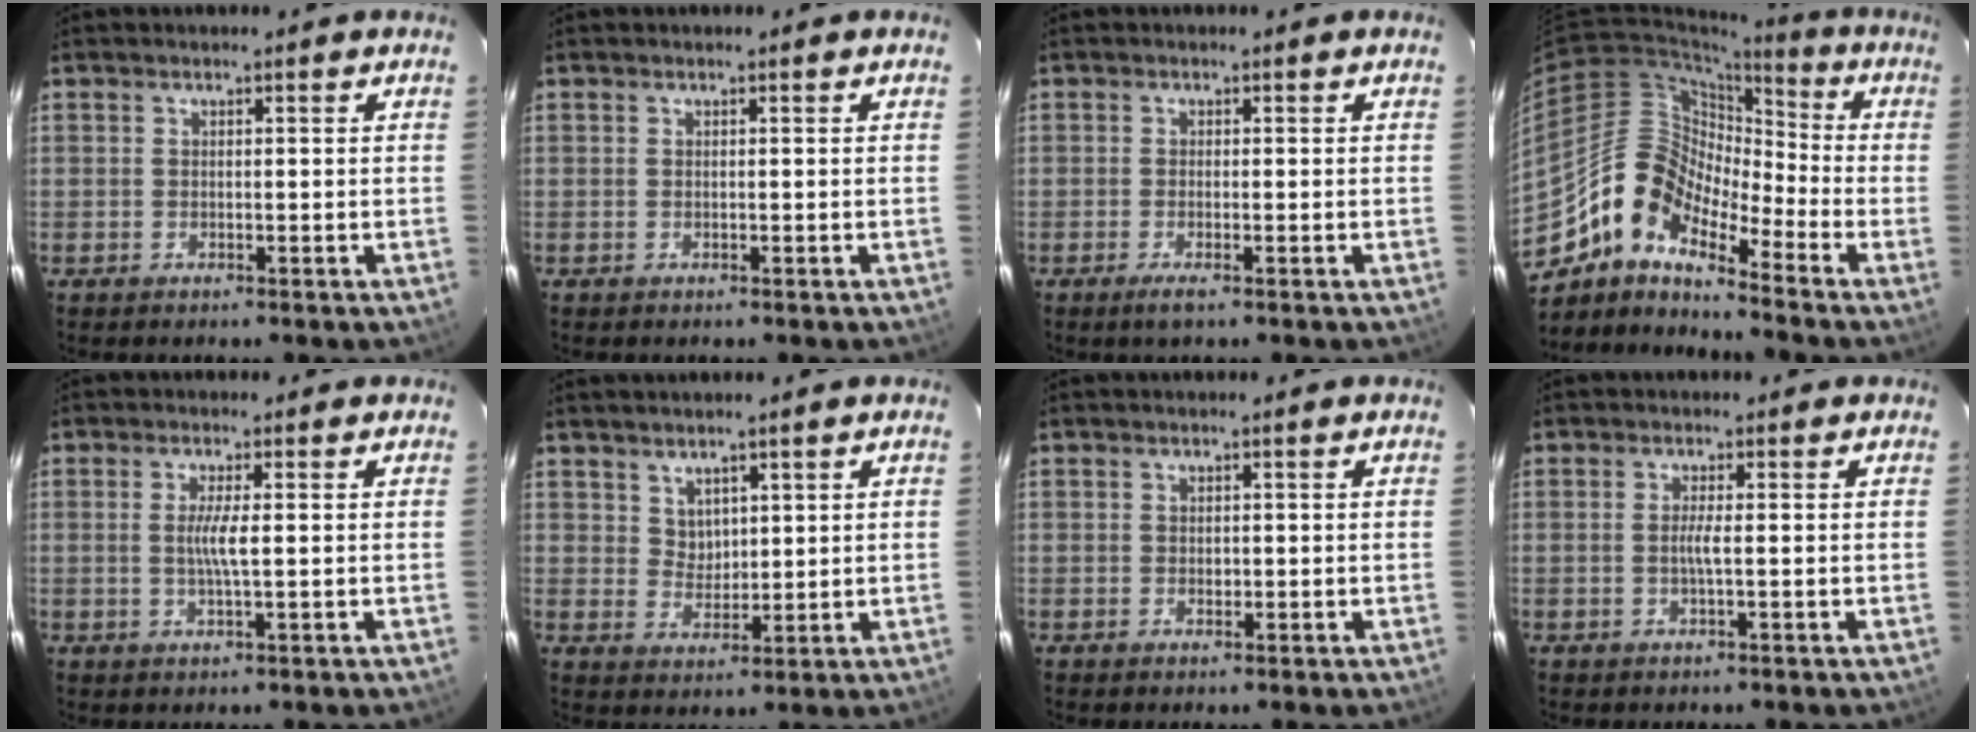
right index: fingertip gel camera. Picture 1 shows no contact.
{"total": 0.0}
{"total": 2.0, "force": [-1.1, -0.2, 1.6], "torque": [-0.032, -0.007, -0.021]}
{"total": 12.3, "force": [-9.1, 4.9, 6.6], "torque": [-0.107, 0.015, -0.192]}
{"total": 3.4, "force": [0.0, 0.0, 3.4], "torque": [-0.066, -0.005, -0.001]}
{"total": 3.6, "force": [2.4, 2.5, 1.0], "torque": [-0.011, 0.004, 0.052]}
{"total": 0.9, "force": [0.0, 0.7, 0.6], "torque": [-0.007, 0.002, 0.000]}
{"total": 1.8, "force": [-0.3, -0.4, 1.7], "torque": [-0.033, -0.002, -0.007]}